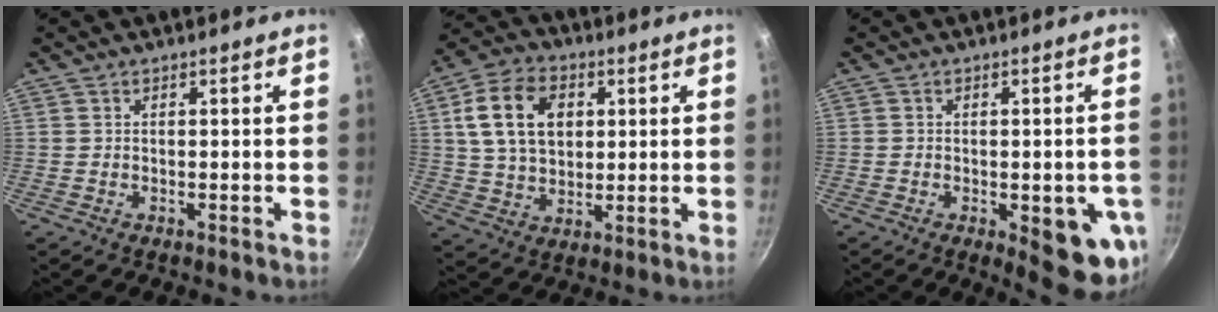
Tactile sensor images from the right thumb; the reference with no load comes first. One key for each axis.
{"total": 13.9, "fx": 3.4, "fy": 9.7, "fz": 9.3, "tx": -0.148, "ty": 0.003, "tz": 0.057}
{"total": 11.4, "fx": -3.2, "fy": 4.2, "fz": 10.0, "tx": -0.084, "ty": 0.000, "tz": -0.035}